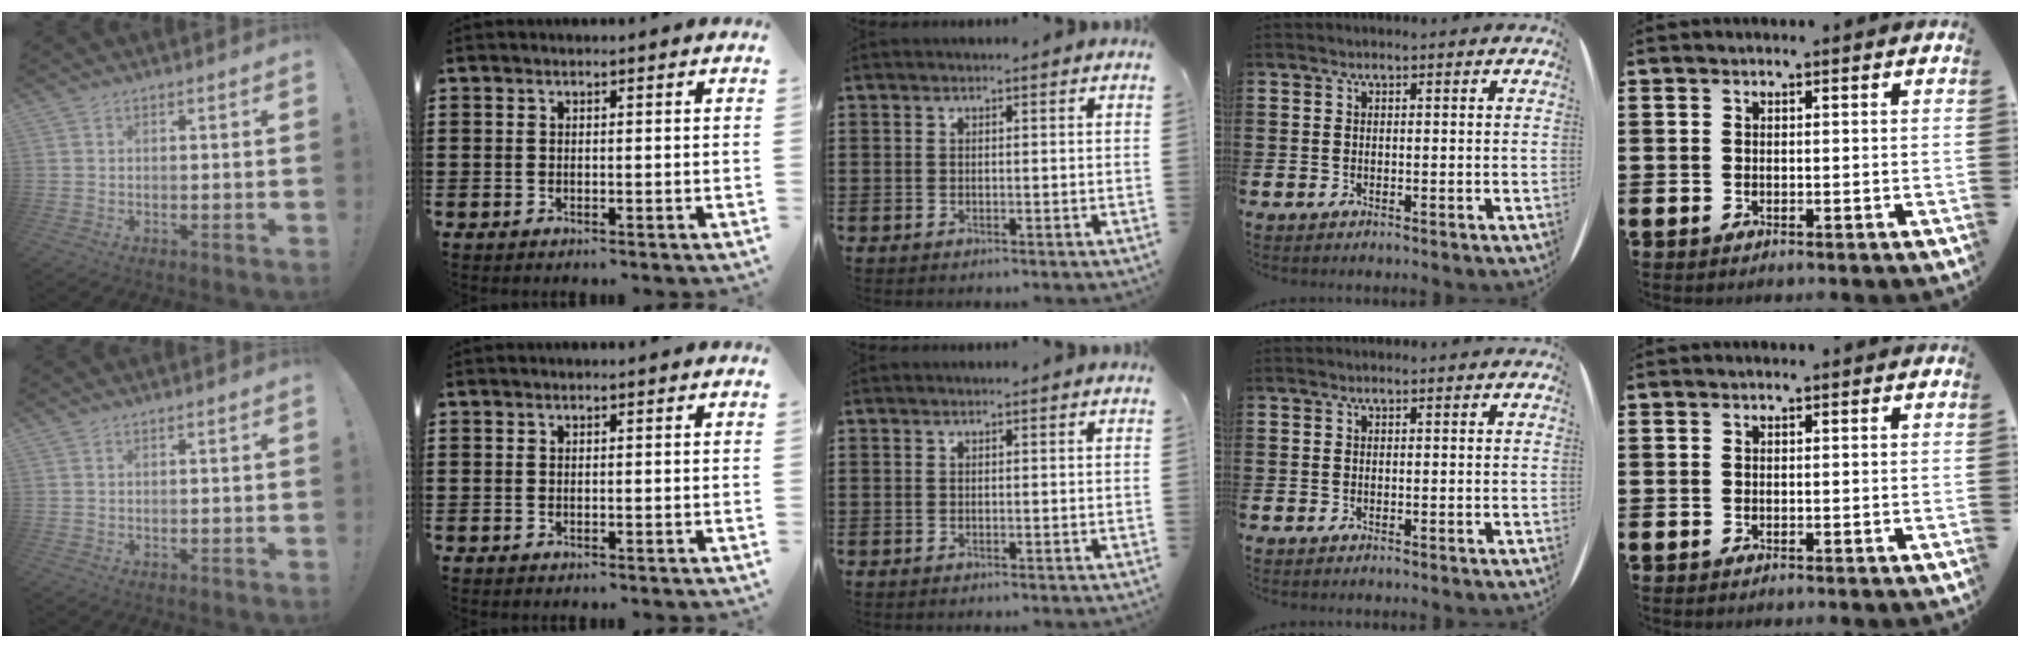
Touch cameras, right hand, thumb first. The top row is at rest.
{}